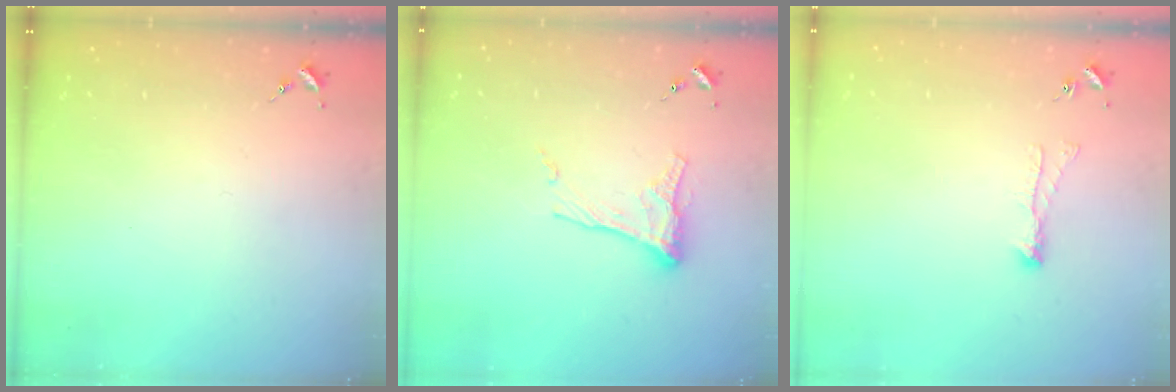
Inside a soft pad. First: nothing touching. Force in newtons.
{"total": 10.6, "press": 10.6, "slide": 0.6}
{"total": 5.6, "press": 5.6, "slide": 0.6}